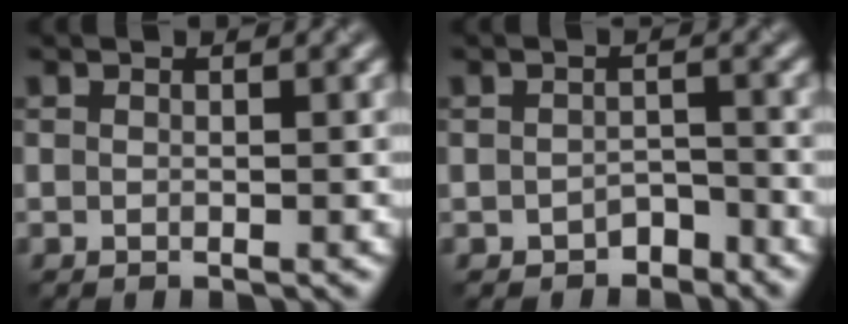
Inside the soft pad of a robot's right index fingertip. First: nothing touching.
{"total": 1.8, "force": [-1.3, 1.0, 0.7], "torque": [-0.010, 0.003, -0.021]}